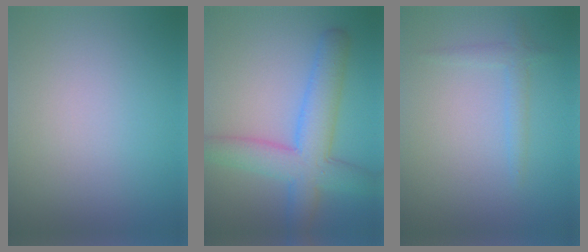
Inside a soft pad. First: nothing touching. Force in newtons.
{"total": 6.6, "press": 6.6, "slide": 0.2}
{"total": 1.4, "press": 1.4, "slide": 0.1}